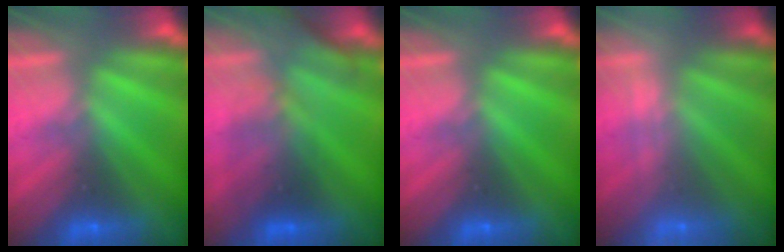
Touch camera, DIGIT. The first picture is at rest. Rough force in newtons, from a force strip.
{"total": 2.8}
{"total": 0.0}
{"total": 2.0}